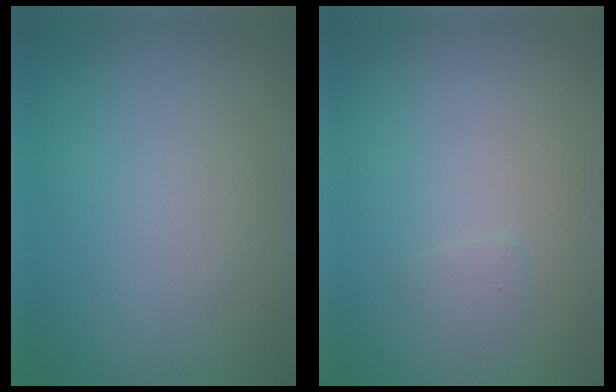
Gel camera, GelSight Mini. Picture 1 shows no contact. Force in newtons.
{"total": 0.7, "press": 0.7, "slide": 0.1}